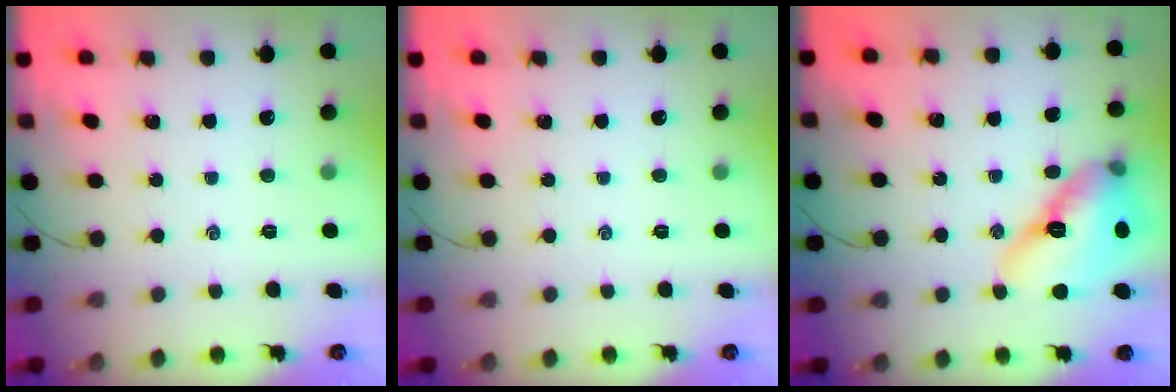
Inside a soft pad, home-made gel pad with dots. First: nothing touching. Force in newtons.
{"total": 0.0}
{"total": 16.7, "press": 16.0, "slide": 4.9}